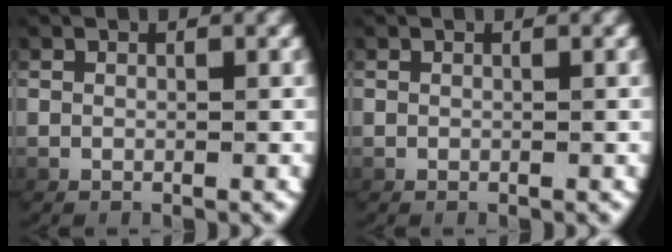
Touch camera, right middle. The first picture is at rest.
{"total": 0.0}